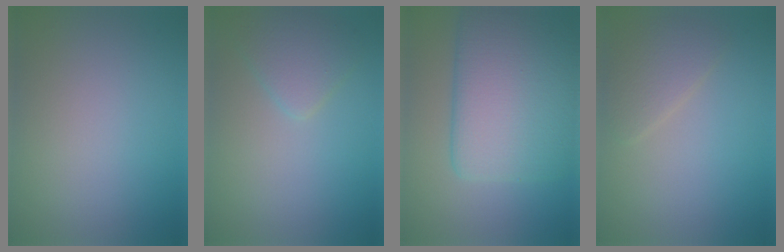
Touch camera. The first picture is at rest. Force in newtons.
{"total": 2.6, "press": 2.6, "slide": 0.1}
{"total": 9.5, "press": 9.5, "slide": 0.3}
{"total": 2.4, "press": 2.4, "slide": 0.1}